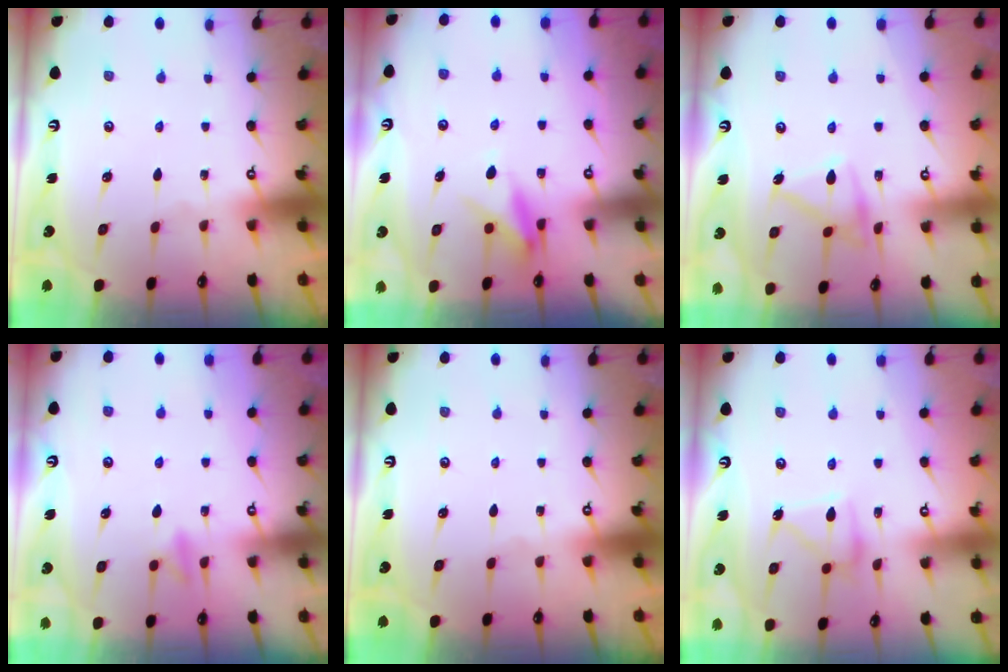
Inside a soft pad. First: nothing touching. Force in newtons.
{"total": 8.3, "press": 8.2, "slide": 1.3}
{"total": 14.5, "press": 14.5, "slide": 0.7}
{"total": 4.9, "press": 4.8, "slide": 0.9}
{"total": 0.0}
{"total": 11.3, "press": 11.2, "slide": 0.9}